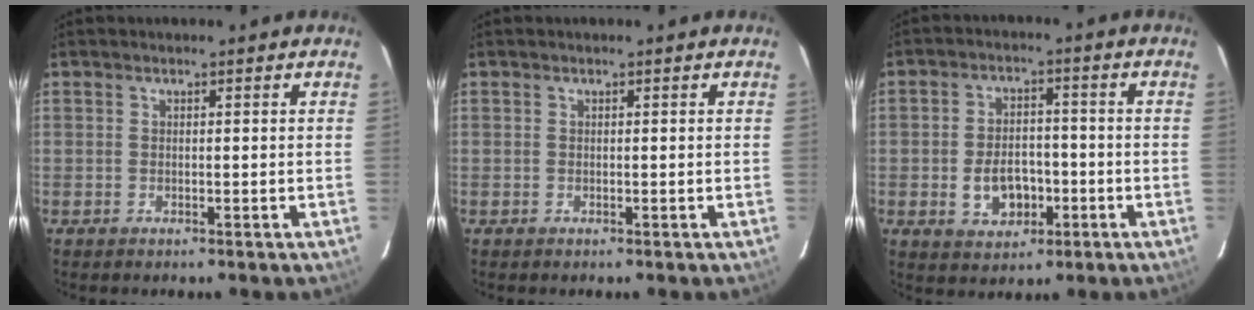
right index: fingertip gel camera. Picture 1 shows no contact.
{"total": 0.0}
{"total": 7.6, "force": [-2.3, 5.3, 5.0], "torque": [-0.101, 0.008, -0.026]}